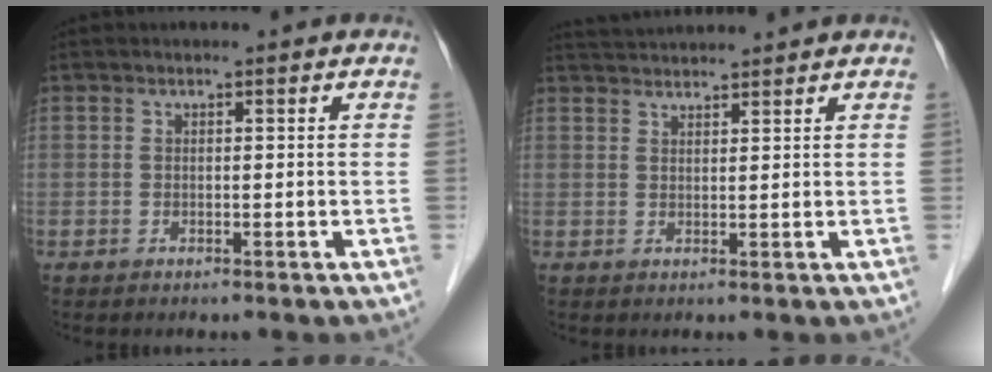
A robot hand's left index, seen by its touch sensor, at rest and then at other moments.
{"total": 5.0, "force": [4.9, -0.2, 1.0], "torque": [-0.020, 0.036, 0.082]}